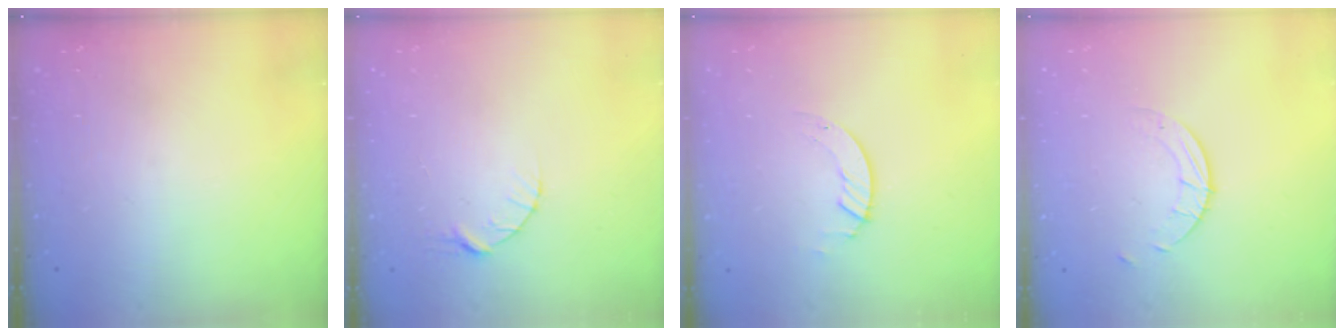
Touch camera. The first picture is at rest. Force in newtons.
{"total": 5.0, "press": 4.9, "slide": 0.7}
{"total": 1.3, "press": 1.3, "slide": 0.2}
{"total": 2.6, "press": 2.6, "slide": 0.2}